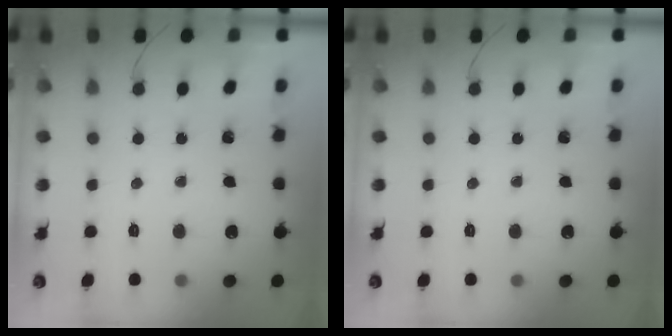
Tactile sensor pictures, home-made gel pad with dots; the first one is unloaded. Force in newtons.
{"total": 0.0}